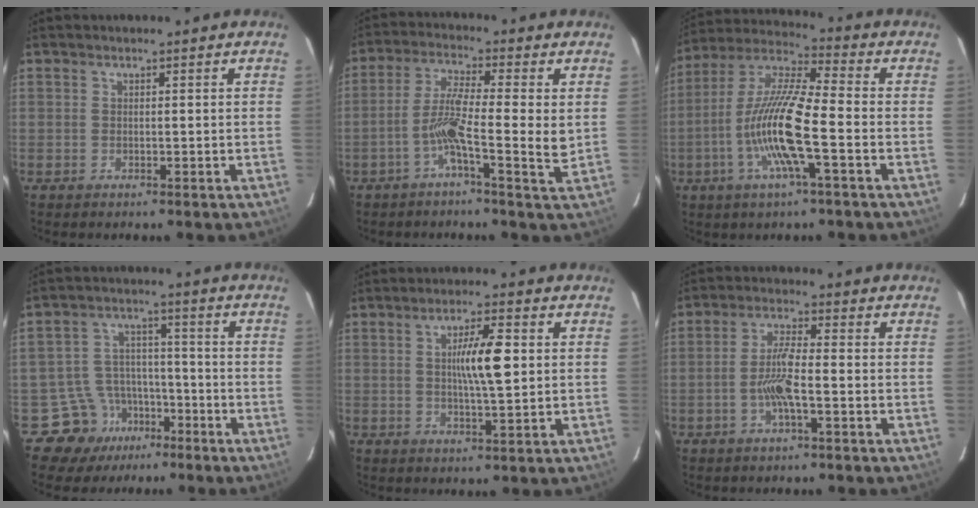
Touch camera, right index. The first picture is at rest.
{"total": 8.5, "force": [-1.2, 0.1, 8.4], "torque": [-0.156, 0.004, -0.033]}
{"total": 14.2, "force": [-3.7, 1.2, 13.7], "torque": [-0.278, 0.000, -0.075]}
{"total": 8.9, "force": [-5.0, 7.3, 0.4], "torque": [-0.003, 0.042, -0.067]}
{"total": 6.9, "force": [0.9, 0.7, 6.8], "torque": [-0.118, 0.004, 0.016]}
{"total": 5.9, "force": [-1.6, 0.7, 5.7], "torque": [-0.117, 0.004, -0.033]}